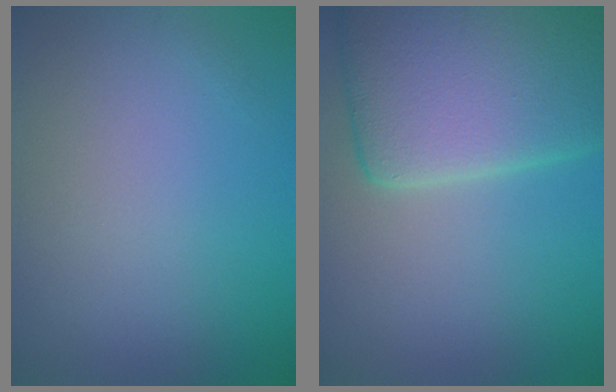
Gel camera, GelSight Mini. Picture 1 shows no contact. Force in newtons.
{"total": 11.9, "press": 11.8, "slide": 1.3}